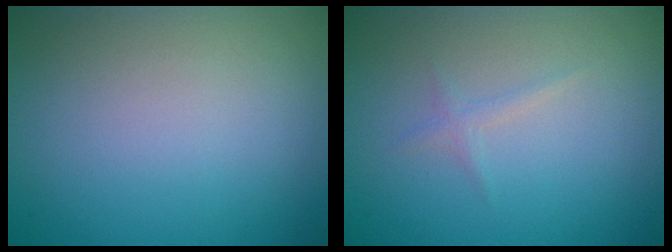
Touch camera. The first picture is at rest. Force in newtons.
{"total": 0.8, "press": 0.8, "slide": 0.0}